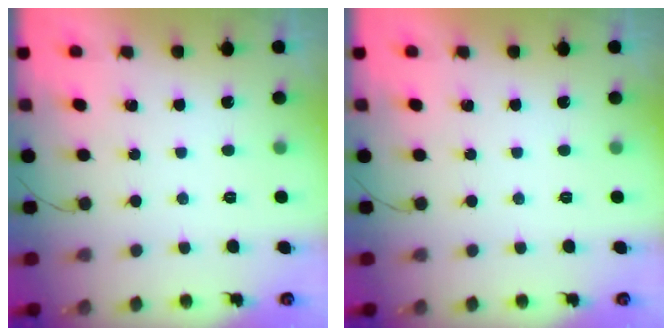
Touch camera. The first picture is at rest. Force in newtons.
{"total": 0.0}